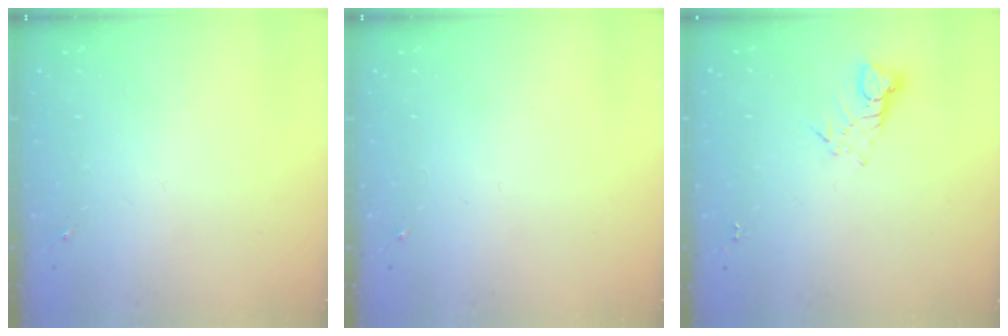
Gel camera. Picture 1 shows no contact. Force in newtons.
{"total": 0.0}
{"total": 3.5, "press": 3.5, "slide": 0.3}